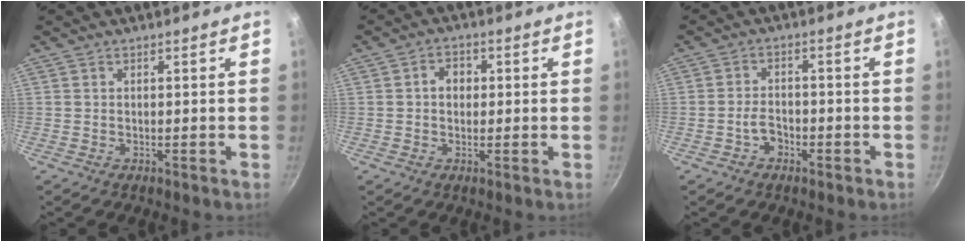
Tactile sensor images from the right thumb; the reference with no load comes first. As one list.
[{"total": 3.7, "force": [0.3, 3.0, 2.1], "torque": [-0.014, 0.007, 0.000]}, {"total": 3.6, "force": [-1.8, 2.4, 1.9], "torque": [-0.018, 0.023, -0.031]}]